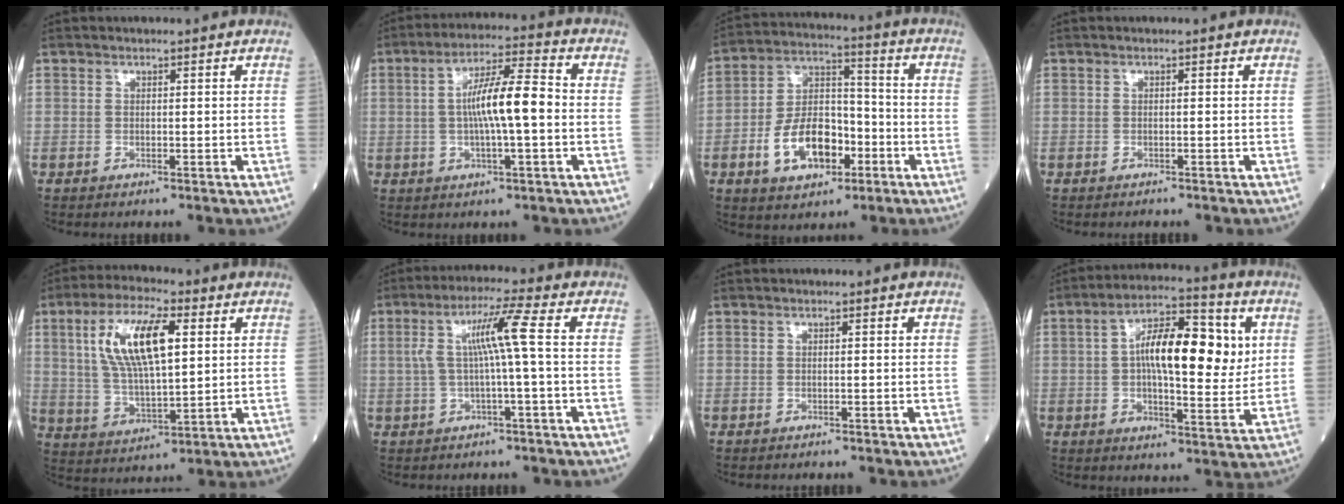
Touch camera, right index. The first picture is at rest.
{"total": 9.5, "force": [-0.3, 1.1, 9.4], "torque": [-0.166, 0.014, -0.013]}
{"total": 12.1, "force": [-4.6, 6.7, 8.9], "torque": [-0.176, 0.016, -0.076]}
{"total": 0.9, "force": [-0.9, -0.1, 0.3], "torque": [-0.003, 0.000, -0.013]}
{"total": 13.1, "force": [3.9, 3.7, 11.9], "torque": [-0.244, 0.011, 0.075]}
{"total": 7.0, "force": [0.3, -0.8, 6.9], "torque": [-0.134, 0.020, 0.009]}
{"total": 0.8, "force": [-0.7, 0.0, 0.3], "torque": [-0.001, 0.000, -0.011]}
{"total": 14.3, "force": [2.8, 4.9, 13.1], "torque": [-0.212, 0.026, 0.036]}